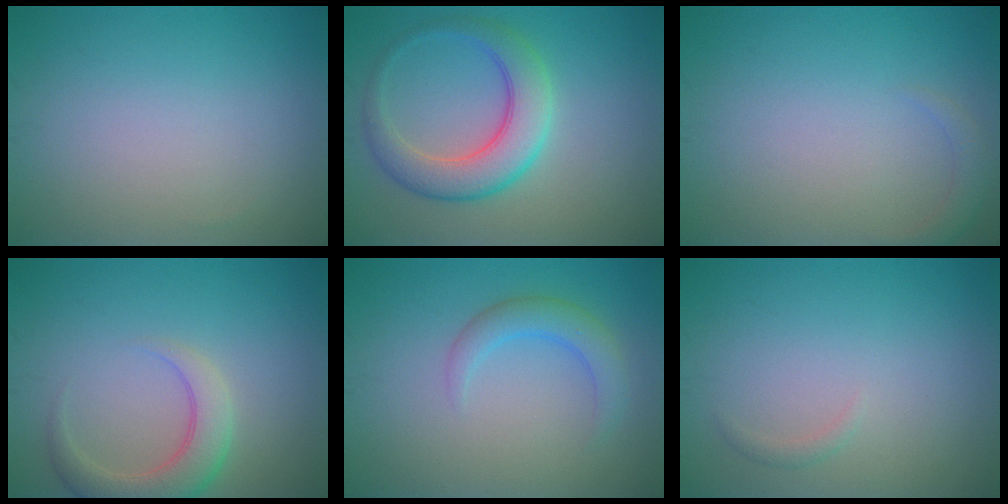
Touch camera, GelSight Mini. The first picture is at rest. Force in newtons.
{"total": 5.5, "press": 5.5, "slide": 0.2}
{"total": 1.3, "press": 1.3, "slide": 0.2}
{"total": 4.1, "press": 4.1, "slide": 0.5}
{"total": 2.6, "press": 2.6, "slide": 0.1}
{"total": 0.7, "press": 0.7, "slide": 0.0}